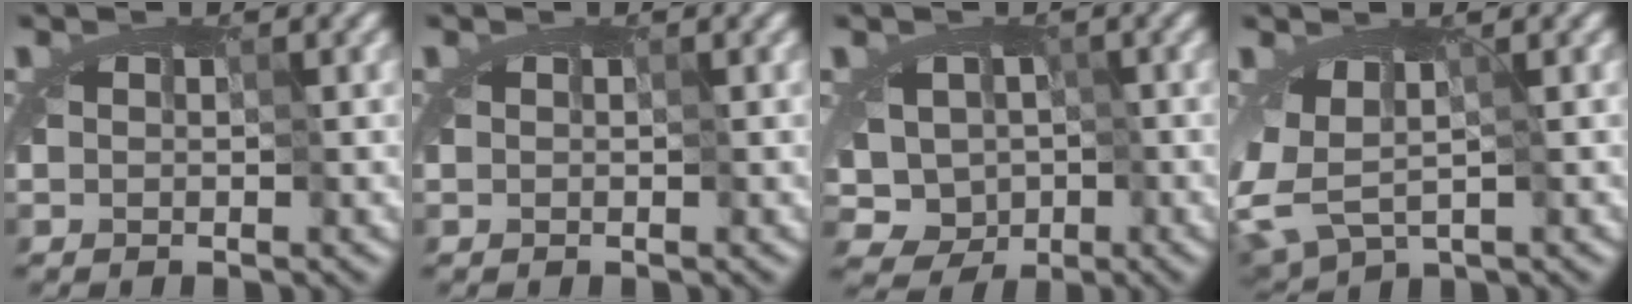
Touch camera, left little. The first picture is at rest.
{"total": 0.0}
{"total": 5.5, "force": [-1.4, 5.0, 1.7], "torque": [-0.002, 0.001, -0.030]}
{"total": 3.0, "force": [0.1, 1.5, 2.7], "torque": [-0.048, -0.003, 0.007]}